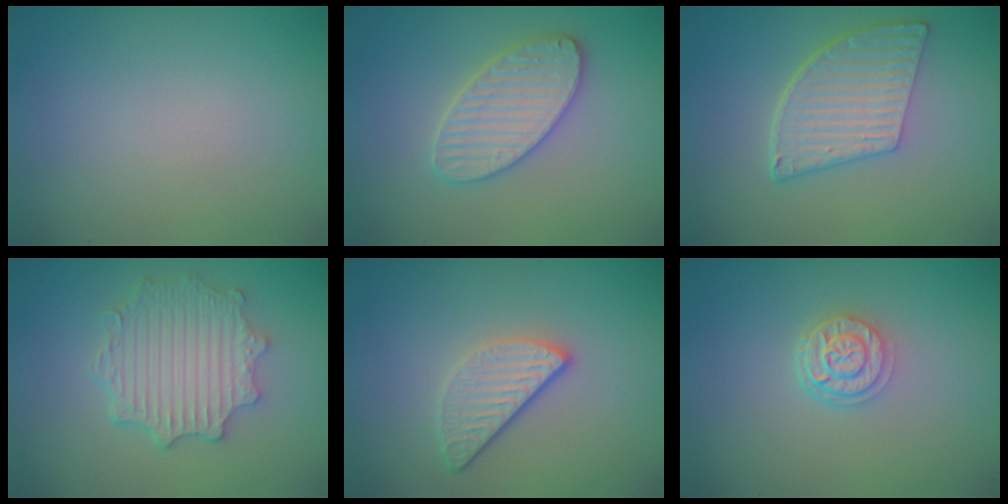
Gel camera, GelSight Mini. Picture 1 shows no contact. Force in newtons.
{"total": 4.4, "press": 4.3, "slide": 0.5}
{"total": 5.6, "press": 4.1, "slide": 3.9}
{"total": 4.6, "press": 3.8, "slide": 2.6}
{"total": 2.9, "press": 2.3, "slide": 1.7}
{"total": 2.7, "press": 2.2, "slide": 1.5}